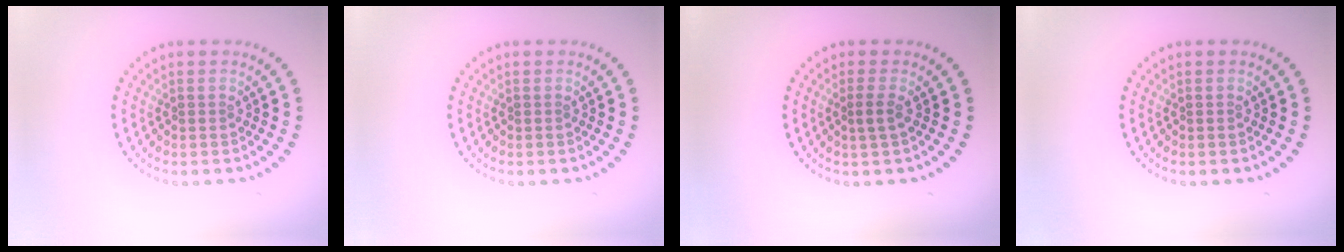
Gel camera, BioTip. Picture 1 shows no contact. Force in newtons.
{"total": 0.0}
{"total": 1.4, "press": 1.1, "slide": 0.7}
{"total": 0.0}